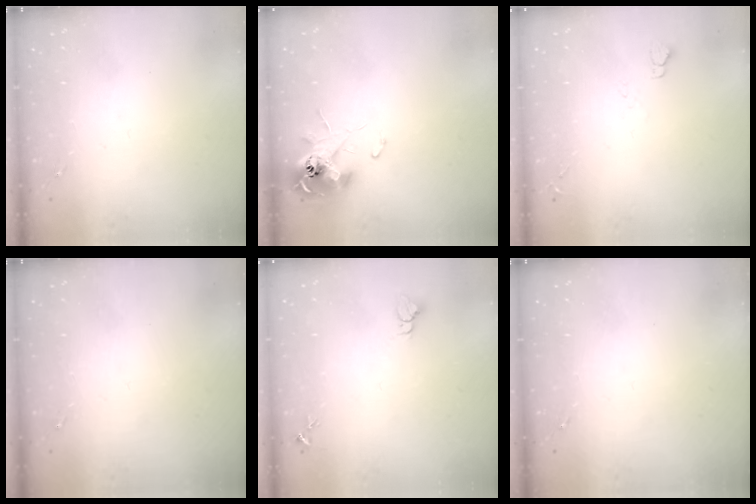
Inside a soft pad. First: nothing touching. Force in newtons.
{"total": 11.2, "press": 11.2, "slide": 0.8}
{"total": 5.0, "press": 5.0, "slide": 0.6}
{"total": 0.0}
{"total": 2.7, "press": 2.7, "slide": 0.1}
{"total": 0.0}